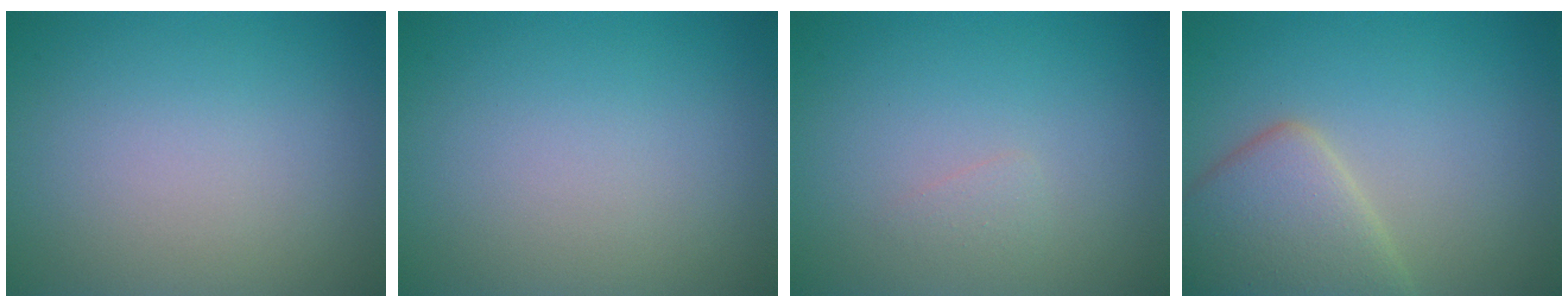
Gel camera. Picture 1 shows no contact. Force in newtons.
{"total": 0.0}
{"total": 0.7, "press": 0.7, "slide": 0.0}
{"total": 5.3, "press": 5.3, "slide": 0.4}